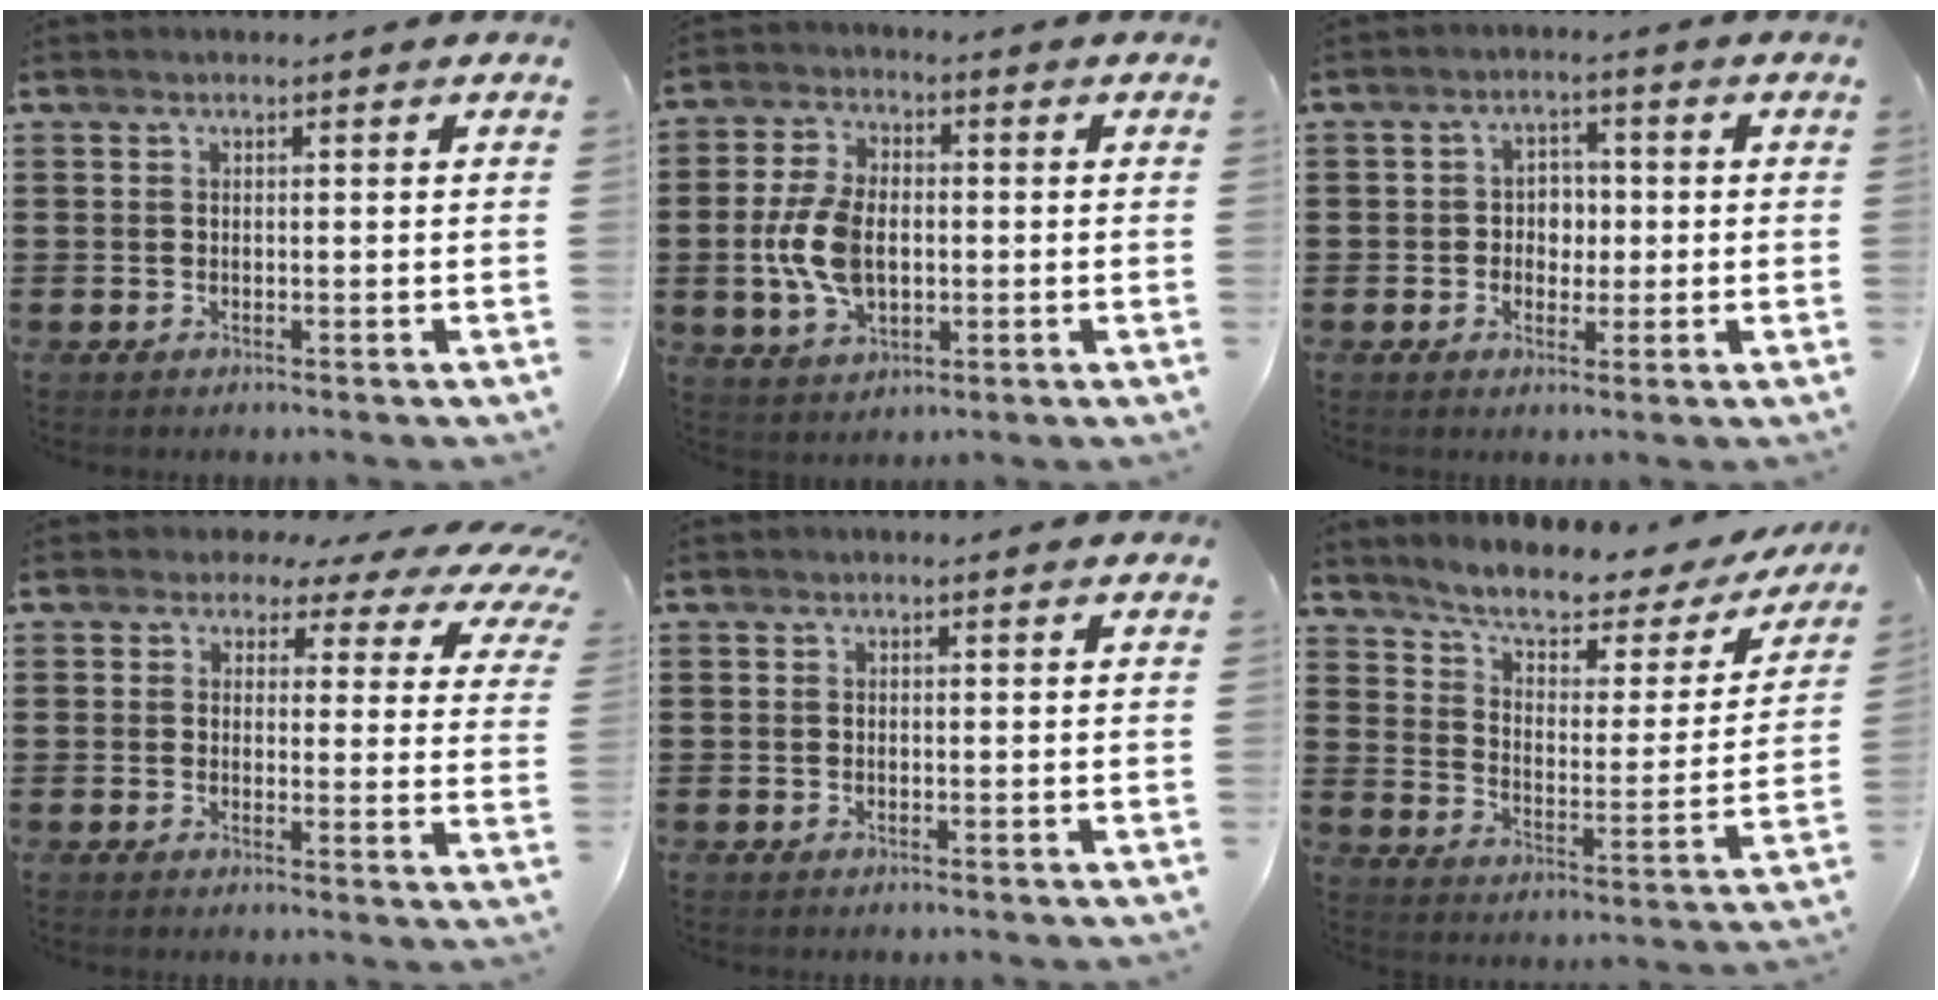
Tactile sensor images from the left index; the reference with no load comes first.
{"total": 9.2, "force": [-0.8, 5.6, 7.2], "torque": [-0.178, 0.002, -0.021]}
{"total": 3.6, "force": [-0.3, 3.1, 1.8], "torque": [-0.039, 0.006, -0.015]}
{"total": 3.5, "force": [2.3, 2.2, 1.4], "torque": [-0.029, -0.015, 0.032]}
{"total": 0.0}
{"total": 6.2, "force": [5.0, 1.6, 3.3], "torque": [-0.079, -0.029, 0.079]}